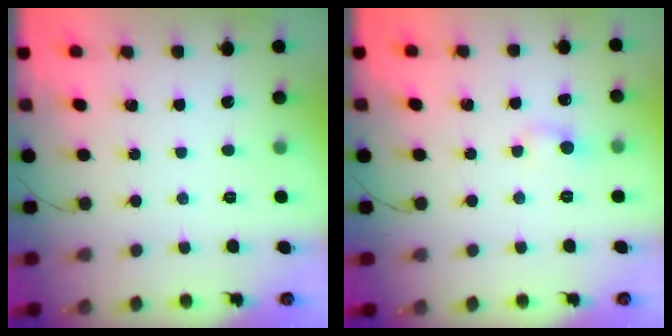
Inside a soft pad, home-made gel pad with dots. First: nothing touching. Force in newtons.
{"total": 3.8, "press": 3.6, "slide": 1.2}